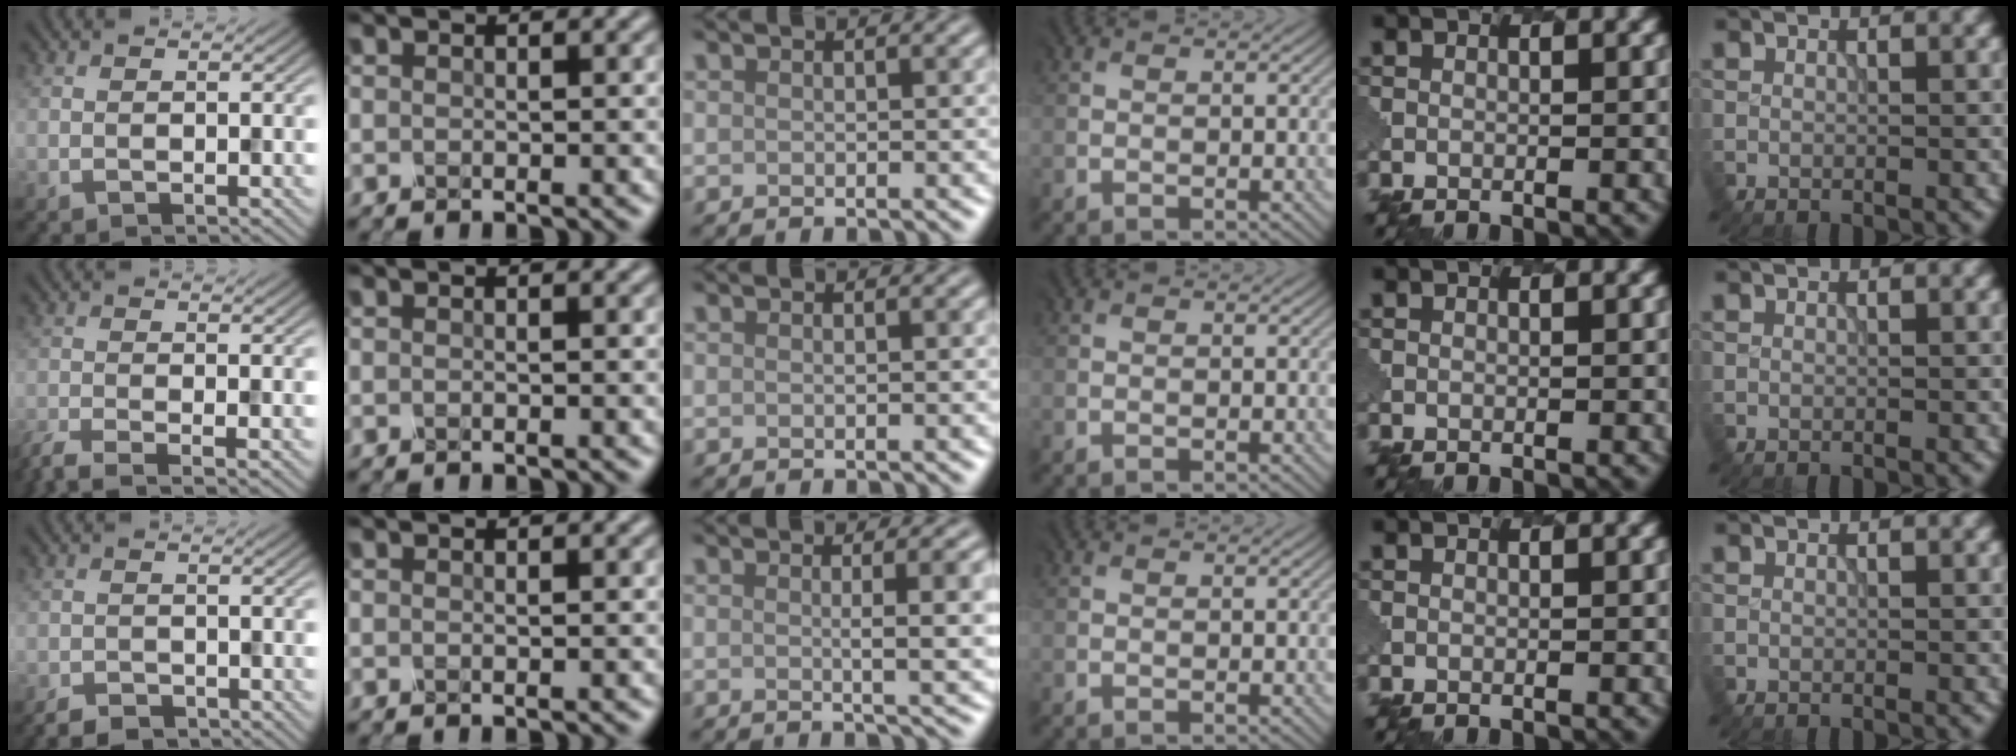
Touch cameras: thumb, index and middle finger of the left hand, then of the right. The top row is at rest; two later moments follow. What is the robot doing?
{"motion": "dispense", "object": "oil cruet"}